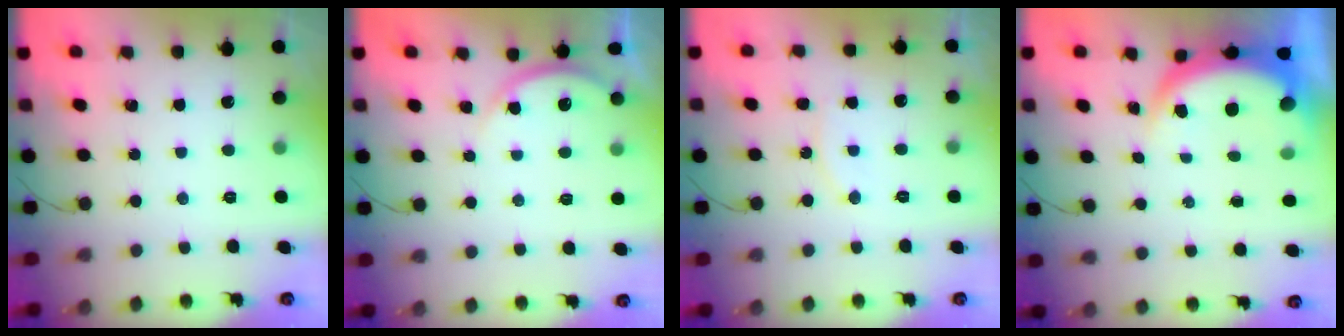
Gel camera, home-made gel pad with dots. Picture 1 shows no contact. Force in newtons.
{"total": 3.0, "press": 2.9, "slide": 0.4}
{"total": 6.9, "press": 6.9, "slide": 0.3}
{"total": 6.0, "press": 6.0, "slide": 0.9}